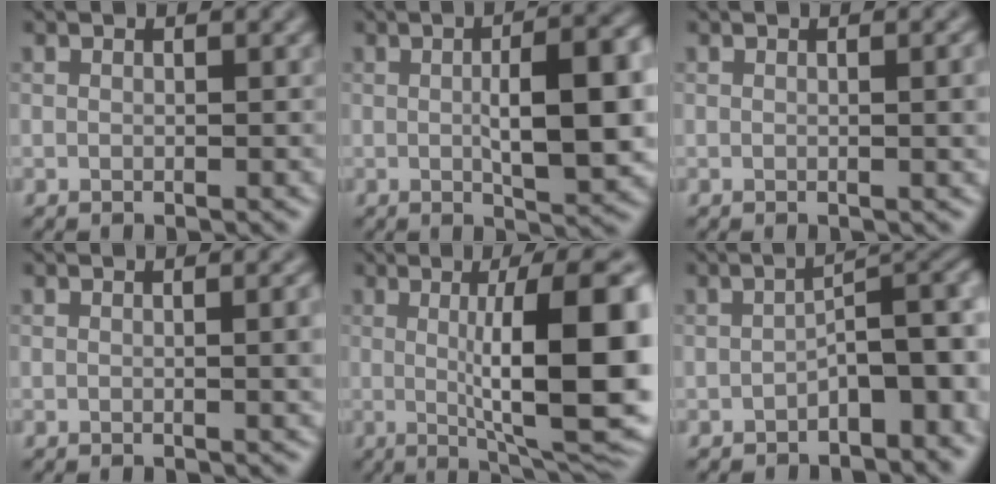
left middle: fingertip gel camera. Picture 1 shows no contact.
{"total": 8.9, "force": [0.1, 2.8, 8.5], "torque": [-0.119, -0.001, 0.004]}
{"total": 2.1, "force": [0.1, 0.6, 2.0], "torque": [-0.021, 0.002, -0.001]}
{"total": 2.4, "force": [0.1, 0.7, 2.3], "torque": [-0.025, 0.002, -0.002]}
{"total": 13.4, "force": [0.6, 3.2, 13.0], "torque": [-0.161, 0.003, 0.015]}
{"total": 5.9, "force": [-1.9, 2.4, 5.0], "torque": [-0.060, 0.015, -0.036]}